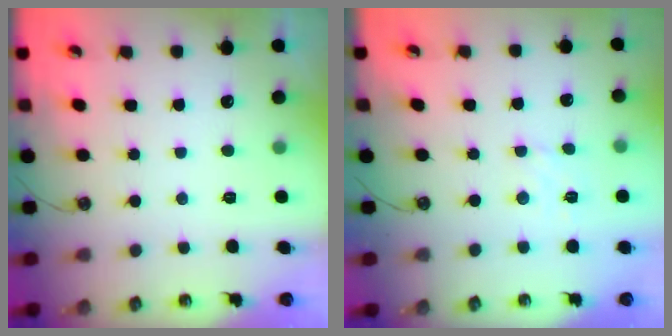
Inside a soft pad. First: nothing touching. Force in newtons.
{"total": 2.8, "press": 2.7, "slide": 0.5}